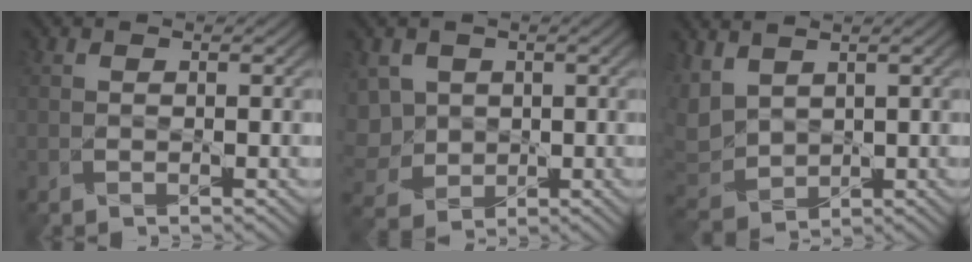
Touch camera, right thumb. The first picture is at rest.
{"total": 5.2, "force": [0.5, 4.4, 2.8], "torque": [-0.113, 0.001, 0.002]}
{"total": 5.5, "force": [2.7, 3.2, 3.6], "torque": [-0.128, 0.007, 0.055]}